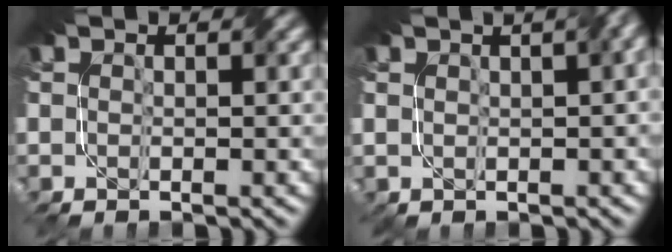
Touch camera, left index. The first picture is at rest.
{"total": 6.3, "force": [2.4, 3.2, 4.9], "torque": [-0.043, 0.022, 0.023]}